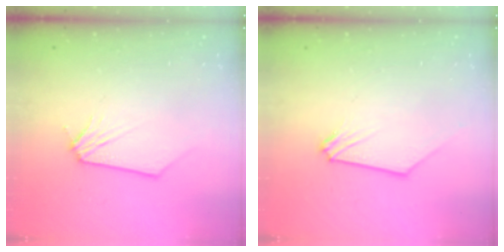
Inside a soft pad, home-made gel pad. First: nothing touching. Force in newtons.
{"total": 0.9, "press": 0.9, "slide": 0.1}